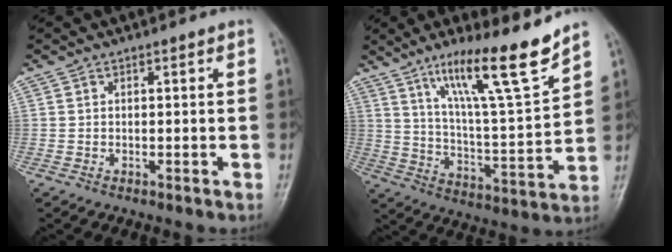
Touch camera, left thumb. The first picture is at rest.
{"total": 16.3, "force": [11.3, 1.4, 11.7], "torque": [-0.182, -0.070, 0.196]}